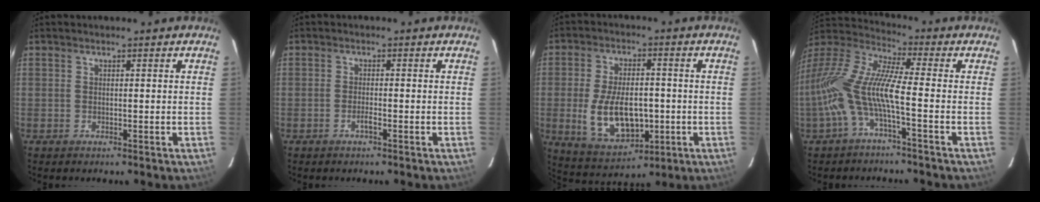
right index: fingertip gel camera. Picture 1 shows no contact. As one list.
[{"total": 1.5, "force": [-0.9, 0.2, 1.2], "torque": [-0.026, 0.001, -0.018]}, {"total": 13.9, "force": [-2.4, 7.5, 11.5], "torque": [-0.232, -0.010, -0.023]}, {"total": 13.8, "force": [-3.6, 2.2, 13.2], "torque": [-0.260, -0.003, -0.076]}]